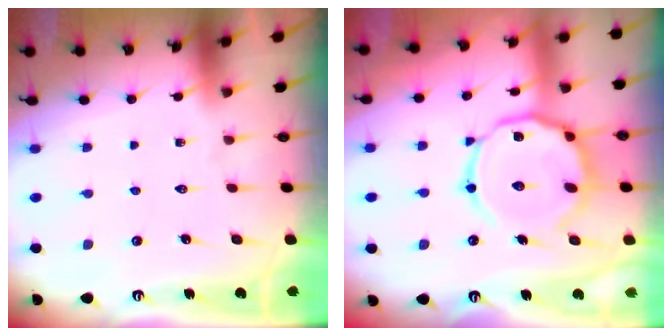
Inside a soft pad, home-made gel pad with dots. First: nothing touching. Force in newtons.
{"total": 15.3, "press": 15.2, "slide": 1.2}